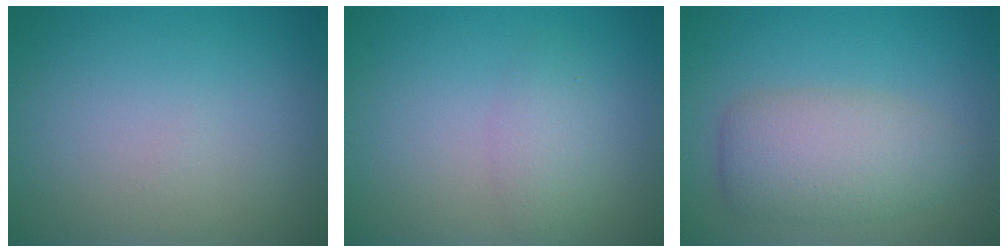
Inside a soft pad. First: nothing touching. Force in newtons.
{"total": 2.0, "press": 2.0, "slide": 0.1}
{"total": 5.1, "press": 5.0, "slide": 0.5}